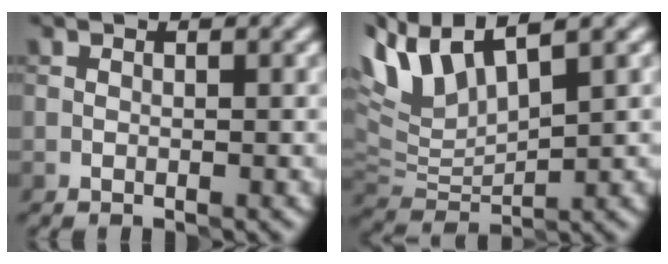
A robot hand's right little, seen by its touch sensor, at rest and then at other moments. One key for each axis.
{"total": 6.4, "fx": 4.7, "fy": 2.2, "fz": 3.9, "tx": -0.094, "ty": 0.014, "tz": 0.088}